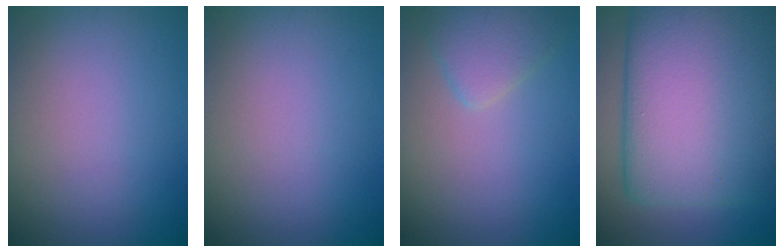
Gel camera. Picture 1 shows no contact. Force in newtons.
{"total": 0.0}
{"total": 2.7, "press": 2.7, "slide": 0.3}
{"total": 17.4, "press": 17.4, "slide": 0.8}